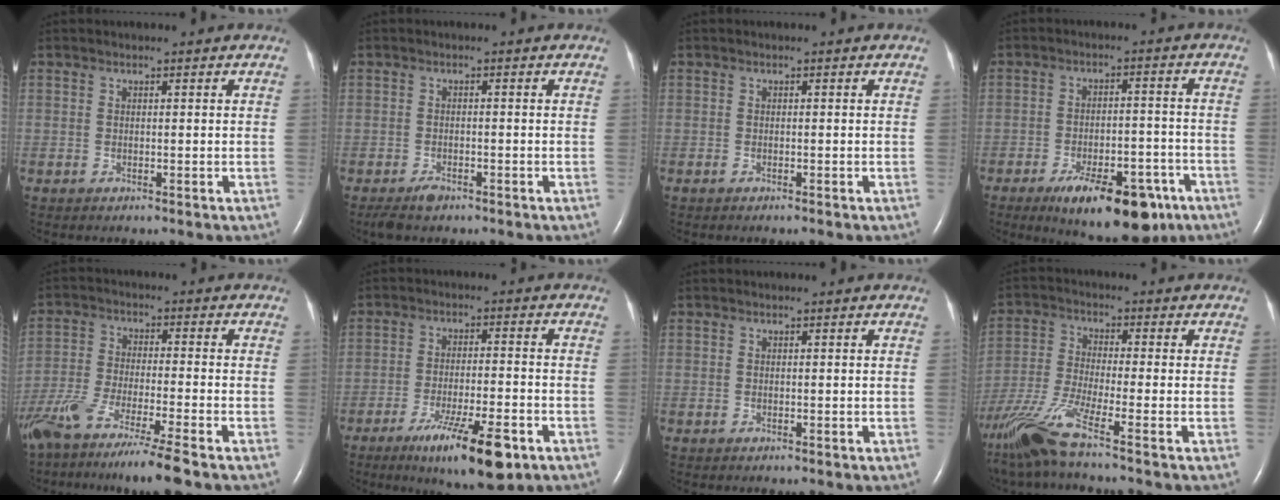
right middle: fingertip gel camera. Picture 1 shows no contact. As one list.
[{"total": 2.4, "force": [-1.9, 0.8, 1.3], "torque": [-0.035, -0.005, -0.030]}, {"total": 0.6, "force": [-0.5, 0.0, 0.3], "torque": [-0.012, -0.002, -0.009]}, {"total": 14.1, "force": [-8.9, 5.4, 9.5], "torque": [-0.114, 0.003, -0.124]}, {"total": 13.4, "force": [-10.4, -0.6, 8.4], "torque": [-0.159, -0.049, -0.180]}, {"total": 11.6, "force": [-6.6, 1.7, 9.3], "torque": [-0.158, -0.023, -0.100]}, {"total": 0.0}, {"total": 11.1, "force": [-8.1, -1.0, 7.5], "torque": [-0.165, -0.027, -0.158]}]